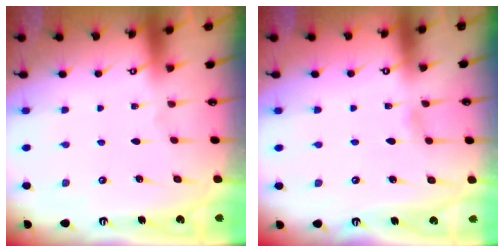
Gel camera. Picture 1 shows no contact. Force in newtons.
{"total": 3.4, "press": 3.4, "slide": 0.3}